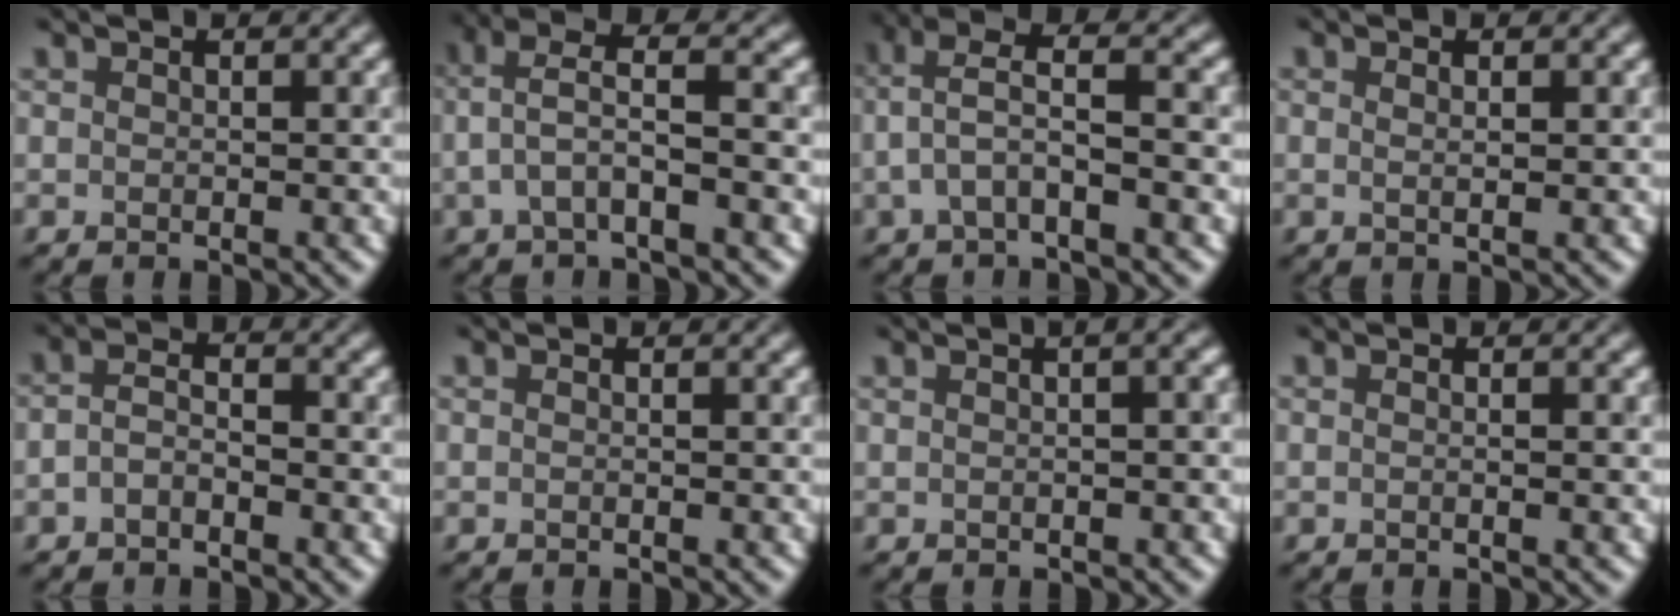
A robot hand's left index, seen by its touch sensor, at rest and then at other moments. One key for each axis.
{"total": 3.2, "fx": -0.5, "fy": 0.7, "fz": 3.1, "tx": -0.072, "ty": 0.019, "tz": -0.009}
{"total": 3.4, "fx": -0.5, "fy": 0.8, "fz": 3.2, "tx": -0.074, "ty": 0.021, "tz": -0.010}
{"total": 1.7, "fx": 0.9, "fy": 0.7, "fz": 1.3, "tx": -0.007, "ty": 0.003, "tz": -0.003}
{"total": 1.5, "fx": -1.2, "fy": 0.5, "fz": 0.7, "tx": -0.021, "ty": 0.003, "tz": -0.024}
{"total": 0.0}
{"total": 6.2, "fx": 1.6, "fy": 3.1, "fz": 5.1, "tx": -0.024, "ty": 0.043, "tz": -0.013}
{"total": 1.3, "fx": 0.0, "fy": 0.7, "fz": 1.1, "tx": 0.000, "ty": -0.007, "tz": -0.018}